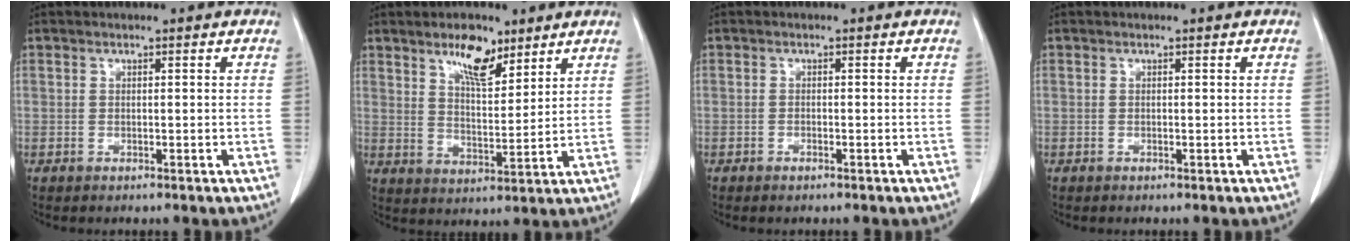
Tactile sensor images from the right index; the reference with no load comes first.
{"total": 7.5, "force": [5.1, 2.6, 4.8], "torque": [-0.088, 0.001, 0.091]}
{"total": 0.8, "force": [-0.6, 0.2, 0.4], "torque": [-0.012, -0.001, -0.008]}
{"total": 0.0}